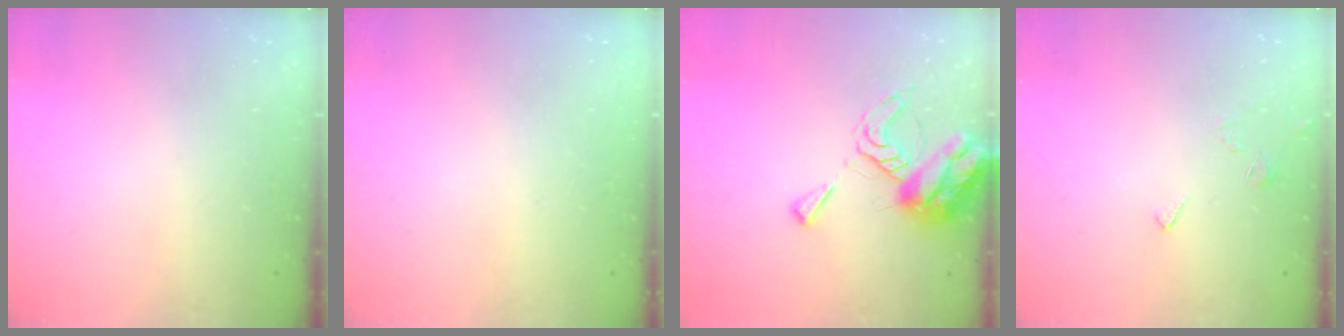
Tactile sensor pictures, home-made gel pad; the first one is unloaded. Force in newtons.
{"total": 2.0, "press": 2.0, "slide": 0.1}
{"total": 10.5, "press": 10.5, "slide": 1.0}
{"total": 2.5, "press": 2.4, "slide": 0.6}